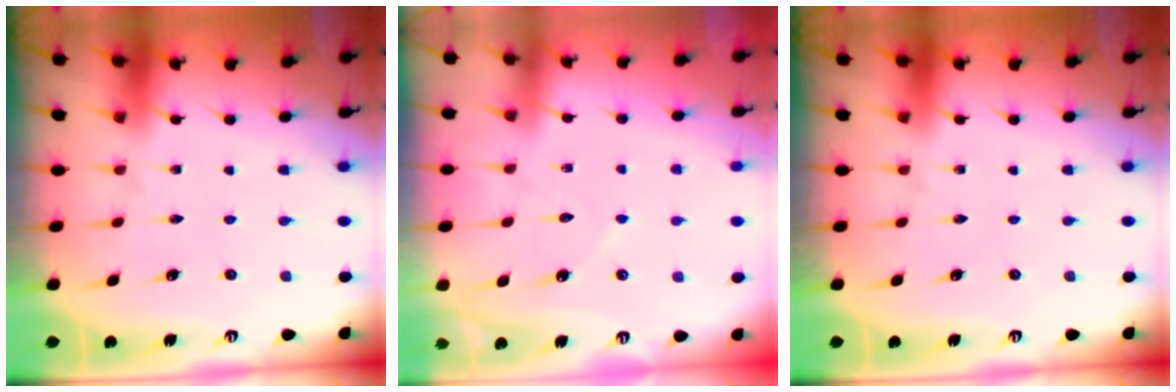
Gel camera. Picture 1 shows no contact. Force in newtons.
{"total": 3.2, "press": 3.2, "slide": 0.3}
{"total": 0.0}